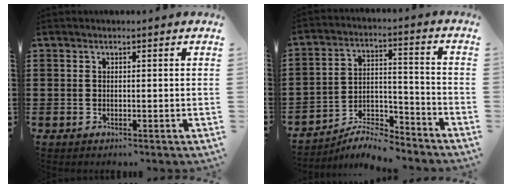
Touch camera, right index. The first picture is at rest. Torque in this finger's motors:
{"motor_torque": [0.34, -0.46, 0.10, -0.01]}